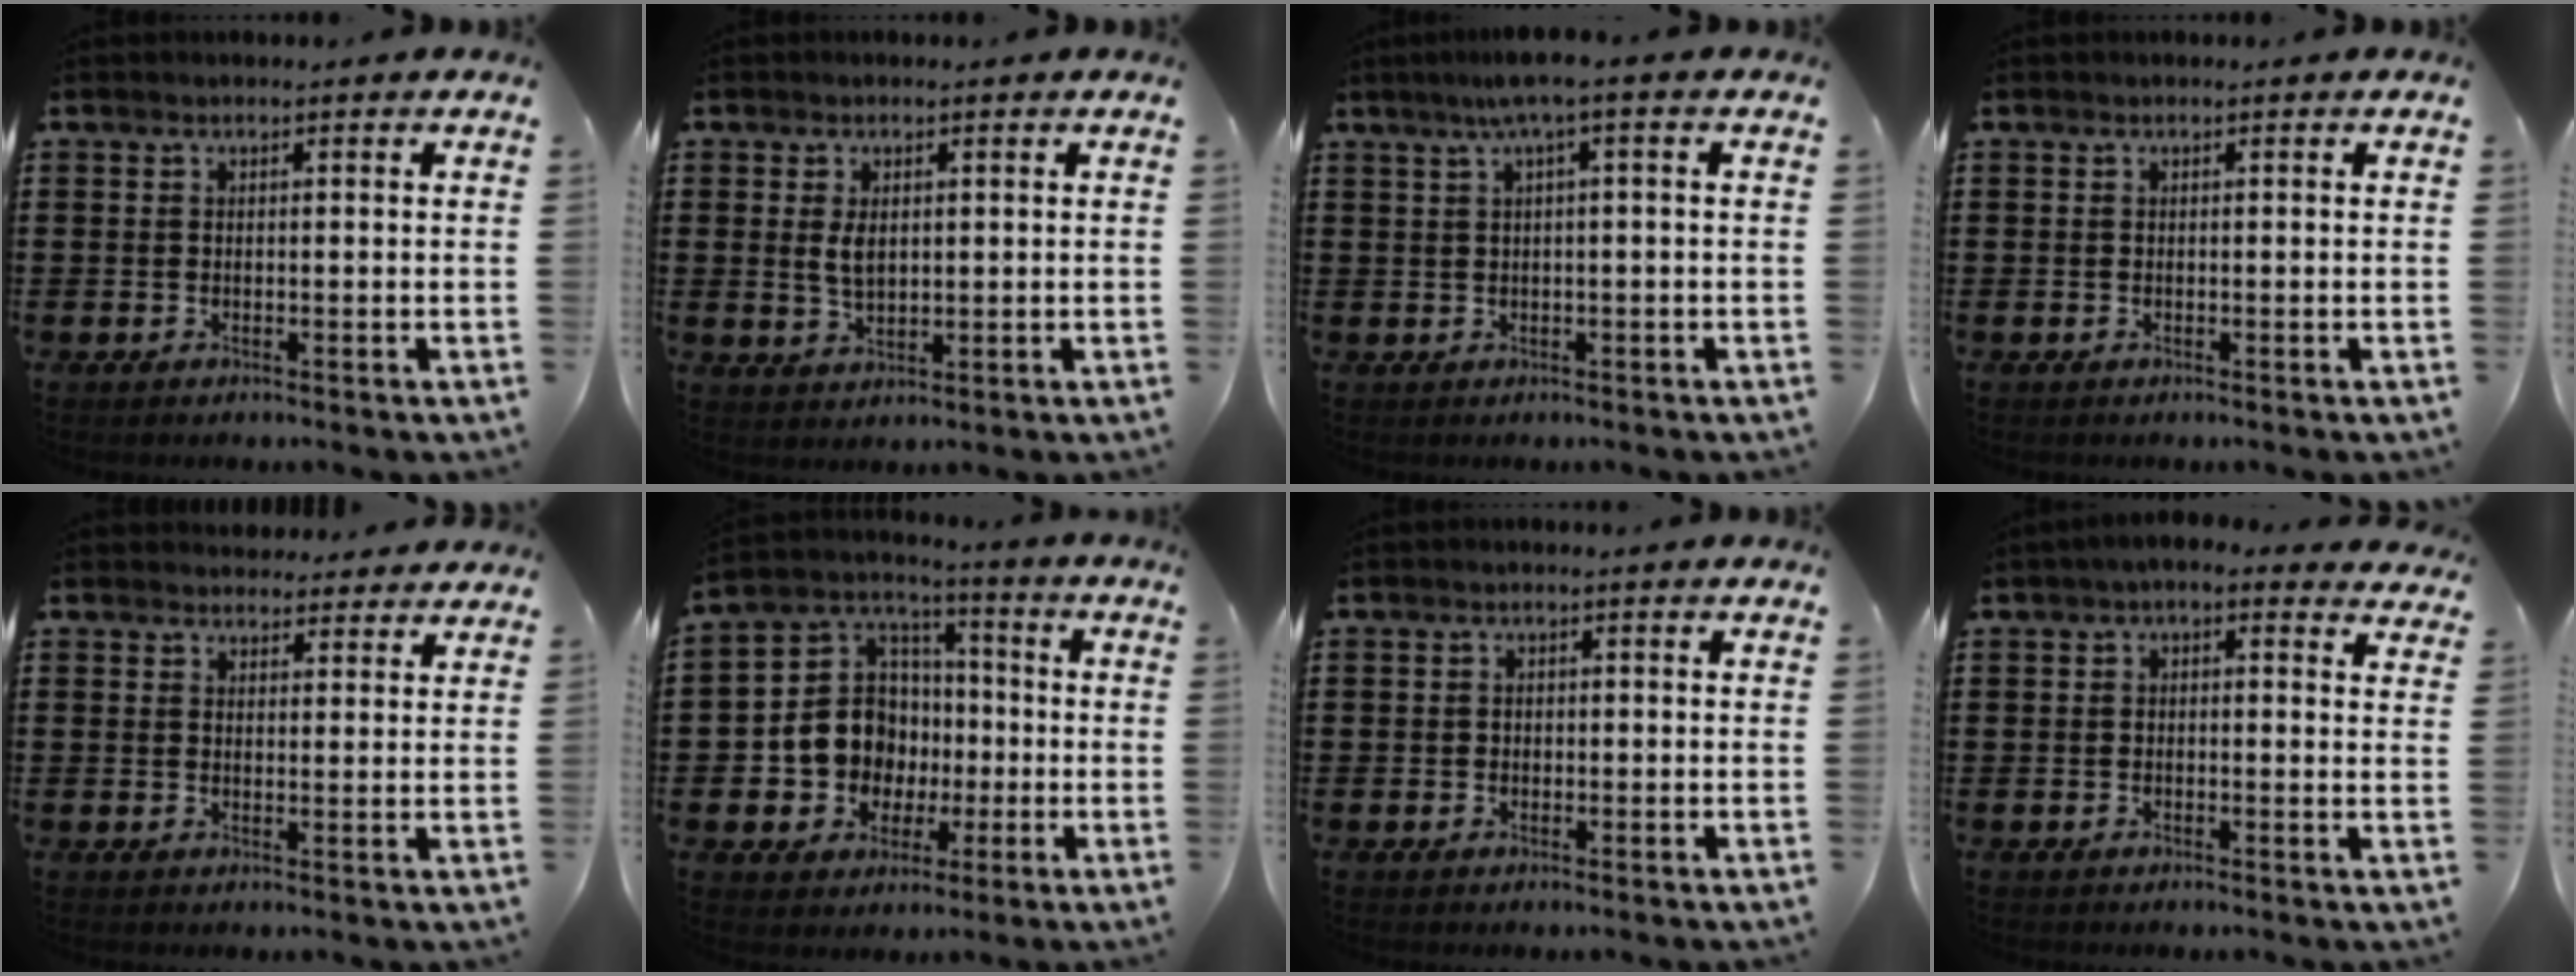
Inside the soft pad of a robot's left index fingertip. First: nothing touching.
{"total": 3.3, "force": [0.7, 1.9, 2.6], "torque": [-0.055, 0.000, 0.009]}
{"total": 3.6, "force": [1.0, -0.2, 3.4], "torque": [-0.065, -0.002, 0.015]}
{"total": 0.0}
{"total": 3.0, "force": [2.9, 0.8, 0.1], "torque": [-0.002, -0.010, 0.053]}
{"total": 10.1, "force": [-1.3, 9.5, 3.0], "torque": [-0.104, 0.005, -0.023]}
{"total": 0.8, "force": [0.0, 0.7, 0.2], "torque": [-0.007, 0.006, -0.001]}
{"total": 2.0, "force": [0.9, 1.0, 1.4], "torque": [-0.031, 0.004, 0.015]}